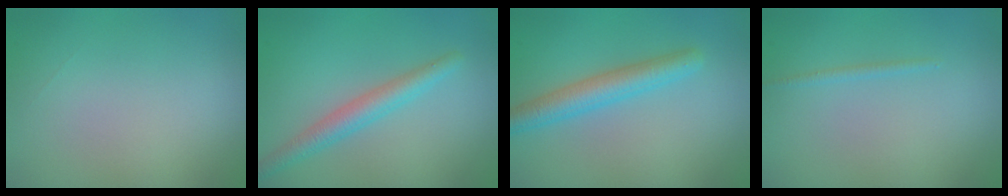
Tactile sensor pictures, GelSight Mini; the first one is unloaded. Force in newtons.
{"total": 2.9, "press": 2.9, "slide": 0.1}
{"total": 3.6, "press": 3.6, "slide": 0.0}
{"total": 0.6, "press": 0.6, "slide": 0.1}